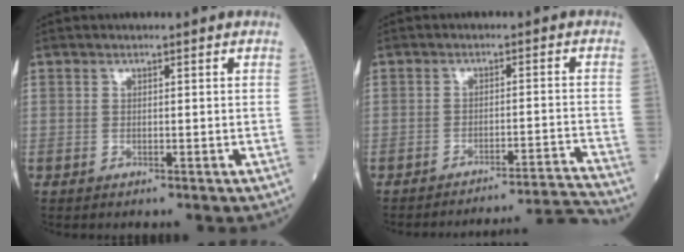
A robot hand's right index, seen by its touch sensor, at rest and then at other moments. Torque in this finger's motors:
{"motor_torque": [-0.12, -0.14, 0.17, 0.06]}